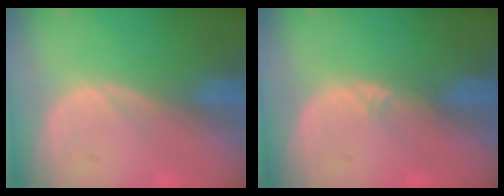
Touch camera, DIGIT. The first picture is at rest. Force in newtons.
{"total": 0.8, "press": 0.7, "slide": 0.4}